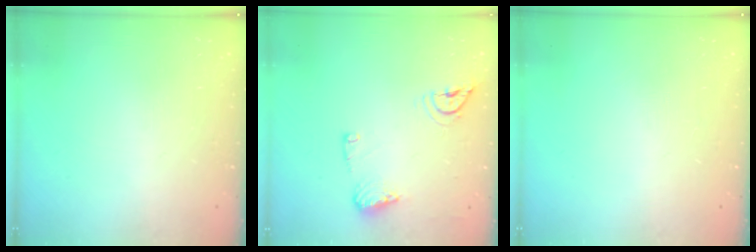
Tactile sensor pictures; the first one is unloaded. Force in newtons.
{"total": 9.7, "press": 9.7, "slide": 0.3}
{"total": 0.0}